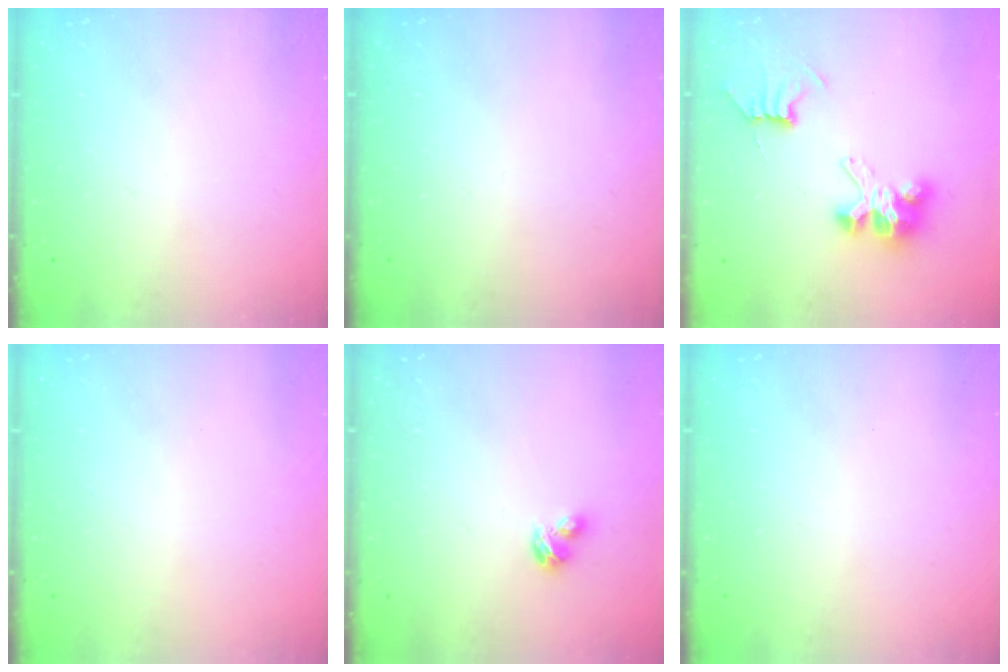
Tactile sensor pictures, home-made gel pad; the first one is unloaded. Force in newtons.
{"total": 0.0}
{"total": 8.0, "press": 8.0, "slide": 0.5}
{"total": 0.0}
{"total": 2.9, "press": 2.8, "slide": 0.5}
{"total": 0.0}